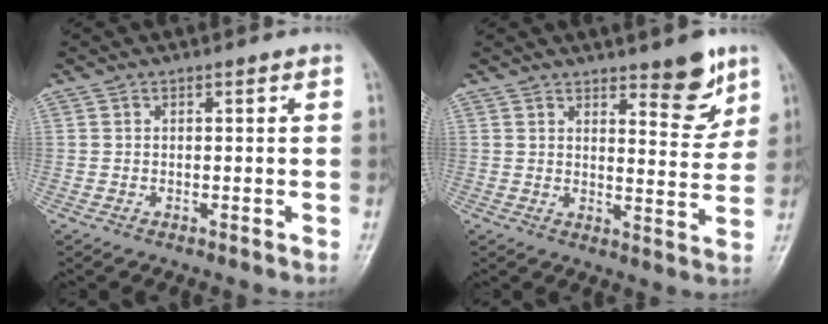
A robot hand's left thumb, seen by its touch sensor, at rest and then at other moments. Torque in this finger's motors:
{"motor_torque": [0.21, 0.18, -0.21, -0.21, 0.08]}